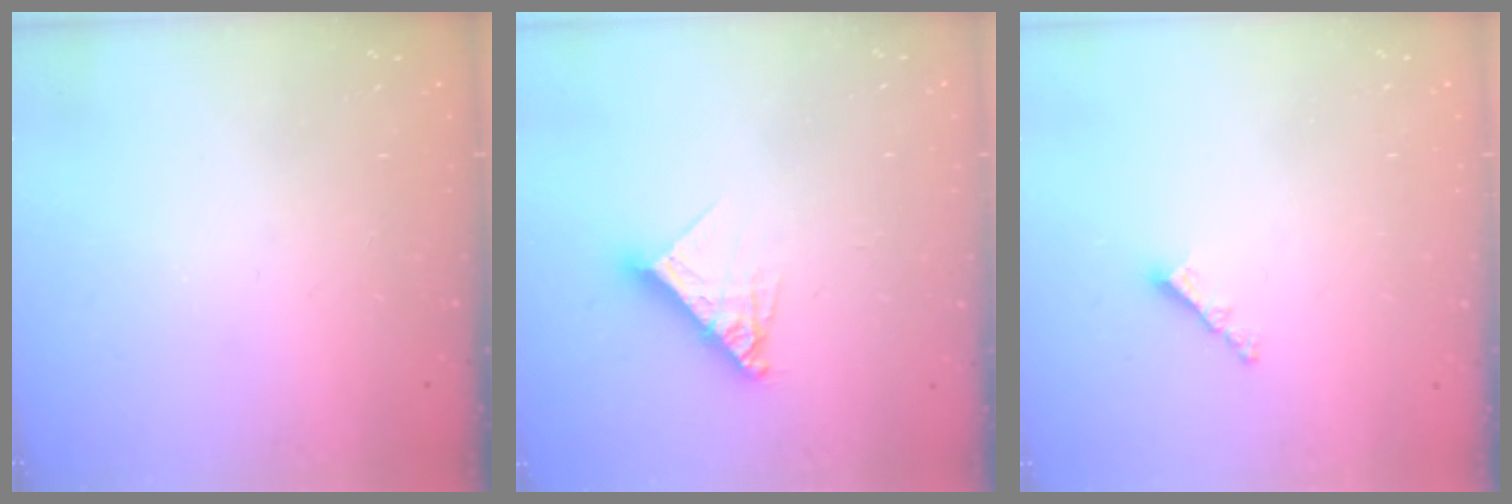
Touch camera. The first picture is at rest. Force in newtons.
{"total": 10.7, "press": 10.6, "slide": 0.9}
{"total": 2.9, "press": 2.9, "slide": 0.5}